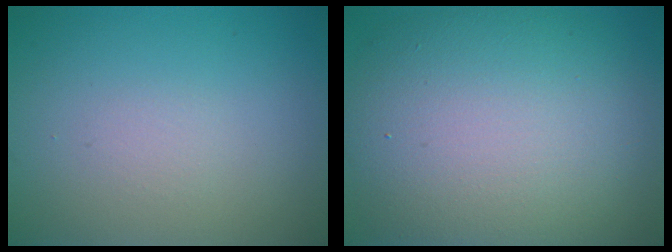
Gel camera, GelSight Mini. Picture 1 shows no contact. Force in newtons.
{"total": 12.6, "press": 12.6, "slide": 0.7}